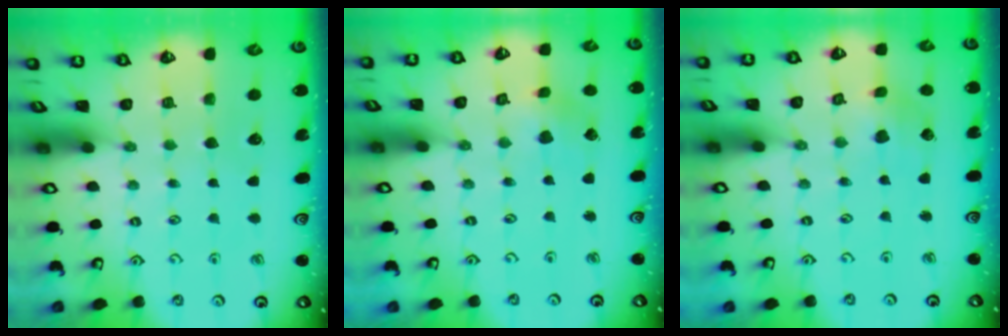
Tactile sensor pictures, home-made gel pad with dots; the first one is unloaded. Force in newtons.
{"total": 2.8, "press": 2.8, "slide": 0.3}
{"total": 3.0, "press": 3.0, "slide": 0.2}